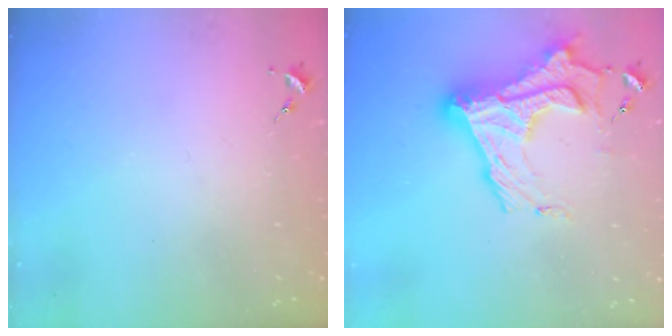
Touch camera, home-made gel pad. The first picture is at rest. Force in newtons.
{"total": 21.6, "press": 21.5, "slide": 1.9}